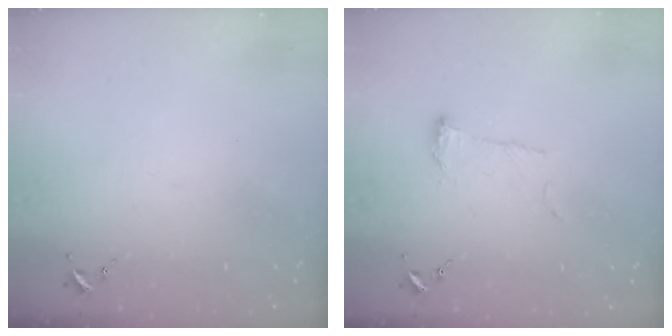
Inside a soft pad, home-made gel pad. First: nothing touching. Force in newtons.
{"total": 7.6, "press": 7.6, "slide": 0.4}